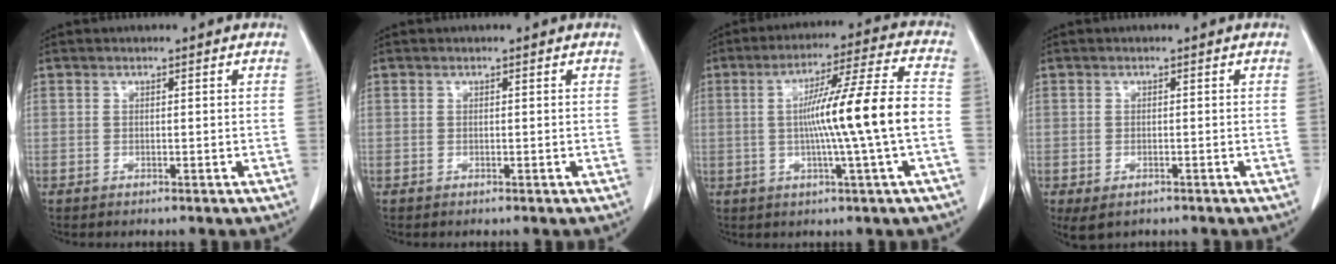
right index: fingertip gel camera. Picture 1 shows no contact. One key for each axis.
{"total": 0.0}
{"total": 13.5, "fx": -1.4, "fy": -1.5, "fz": 13.3, "tx": -0.218, "ty": 0.008, "tz": -0.025}
{"total": 3.2, "fx": -1.8, "fy": 1.6, "fz": 2.0, "tx": -0.038, "ty": -0.009, "tz": -0.021}